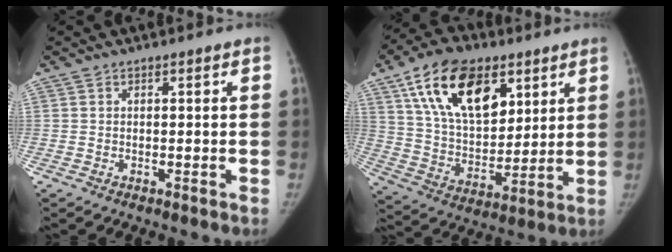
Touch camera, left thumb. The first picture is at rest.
{"total": 21.0, "force": [10.2, 11.9, 13.9], "torque": [-0.207, -0.037, 0.182]}